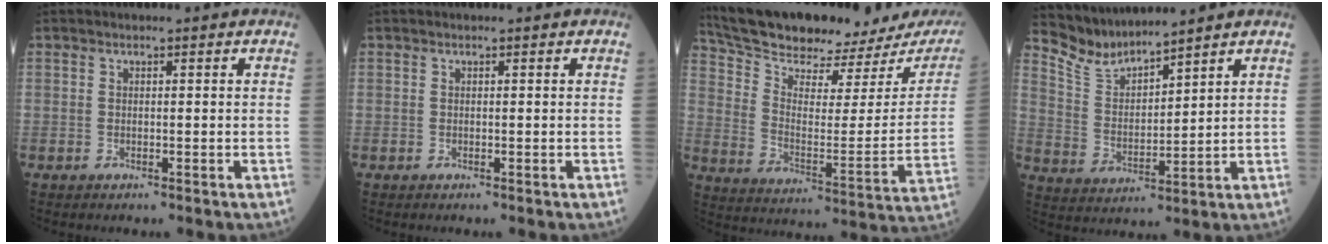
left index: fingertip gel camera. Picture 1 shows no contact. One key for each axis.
{"total": 0.0}
{"total": 24.3, "fx": 21.9, "fy": 4.3, "fz": 9.5, "tx": -0.165, "ty": -0.060, "tz": 0.306}
{"total": 6.2, "fx": 6.2, "fy": 0.0, "fz": 0.0, "tx": -0.024, "ty": -0.004, "tz": 0.142}